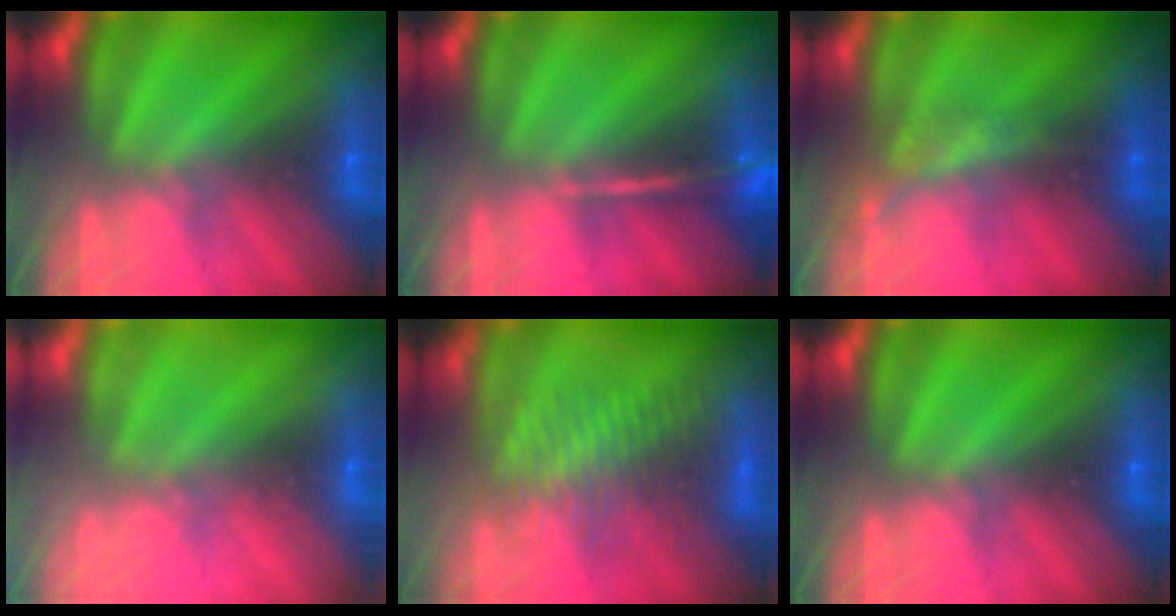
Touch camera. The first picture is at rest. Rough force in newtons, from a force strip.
{"total": 2.4}
{"total": 2.1}
{"total": 1.4}
{"total": 3.4}
{"total": 0.0}